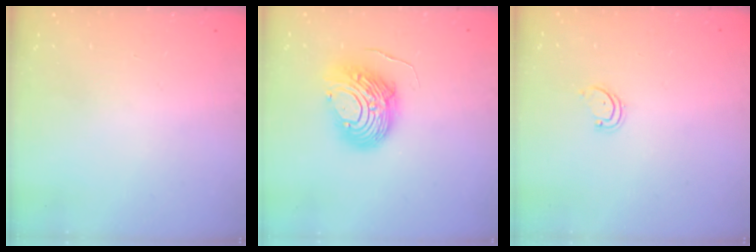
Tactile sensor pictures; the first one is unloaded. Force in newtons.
{"total": 11.2, "press": 11.2, "slide": 1.1}
{"total": 1.9, "press": 1.9, "slide": 0.2}